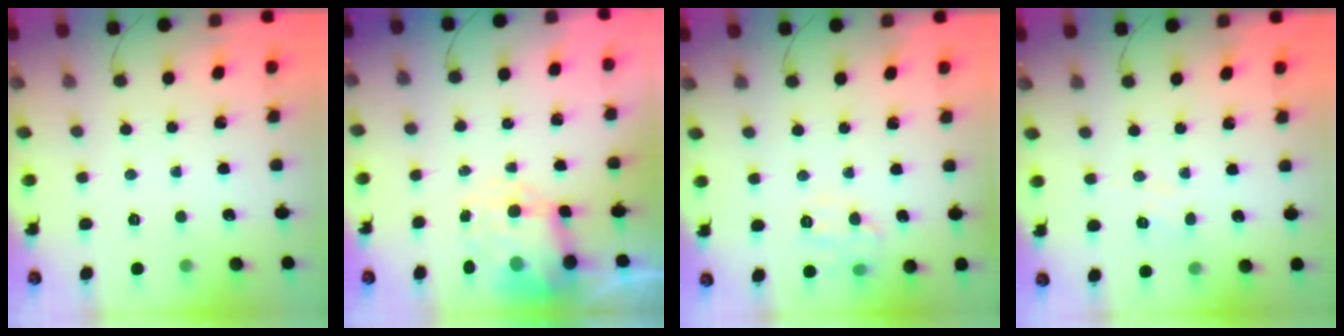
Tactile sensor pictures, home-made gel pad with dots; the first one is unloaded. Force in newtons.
{"total": 8.4, "press": 8.3, "slide": 1.4}
{"total": 8.5, "press": 8.5, "slide": 0.6}
{"total": 4.0, "press": 3.8, "slide": 1.4}